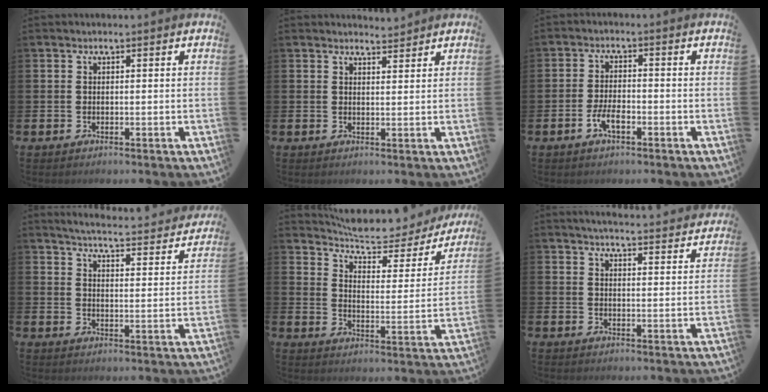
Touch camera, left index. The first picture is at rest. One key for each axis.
{"total": 2.7, "fx": 2.7, "fy": 0.3, "fz": -0.1, "tx": 0.006, "ty": -0.018, "tz": 0.047}
{"total": 3.3, "fx": -1.4, "fy": 1.4, "fz": 2.6, "tx": -0.051, "ty": 0.001, "tz": -0.027}
{"total": 4.7, "fx": 4.5, "fy": 0.2, "fz": 1.2, "tx": -0.038, "ty": -0.040, "tz": 0.072}
{"total": 7.4, "fx": 6.8, "fy": 1.9, "fz": 2.4, "tx": -0.077, "ty": -0.047, "tz": 0.112}
{"total": 4.7, "fx": 4.7, "fy": -0.1, "fz": 0.7, "tx": -0.014, "ty": -0.037, "tz": 0.079}